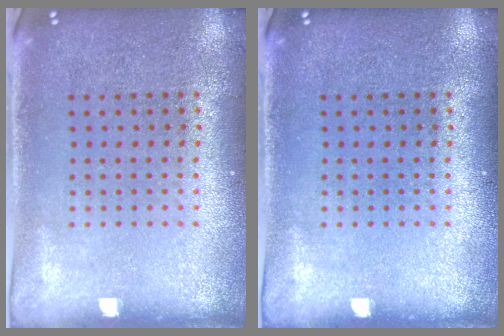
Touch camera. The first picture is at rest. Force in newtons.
{"total": 0.0}